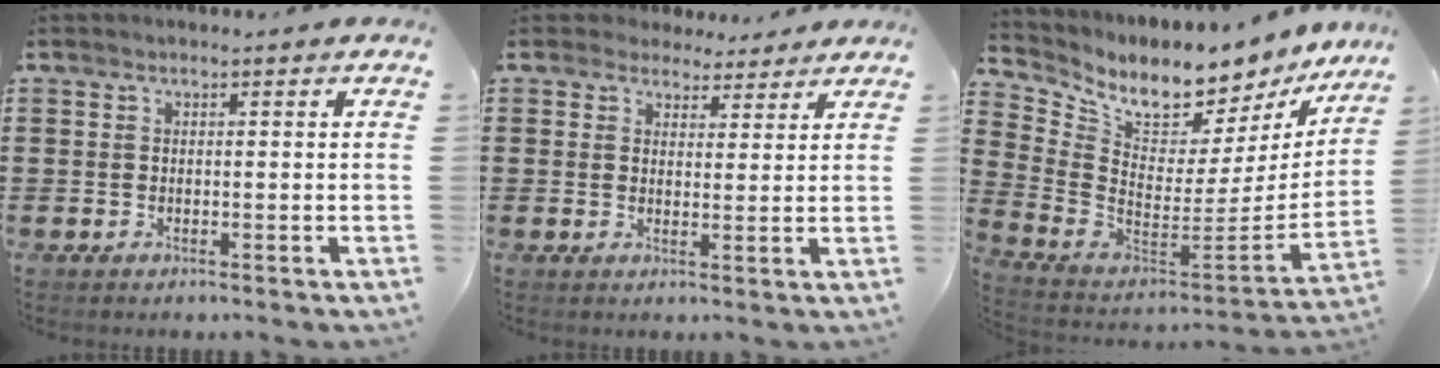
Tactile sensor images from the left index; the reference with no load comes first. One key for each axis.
{"total": 3.4, "fx": 2.9, "fy": 1.8, "fz": 0.3, "tx": -0.019, "ty": 0.003, "tz": 0.055}
{"total": 6.5, "fx": 6.0, "fy": 1.8, "fz": 1.8, "tx": -0.069, "ty": -0.068, "tz": 0.099}